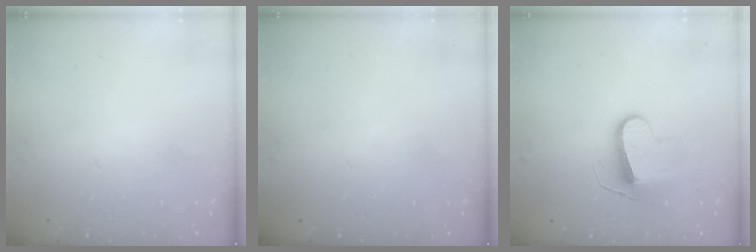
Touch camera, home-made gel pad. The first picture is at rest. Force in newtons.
{"total": 0.0}
{"total": 9.9, "press": 9.8, "slide": 0.8}